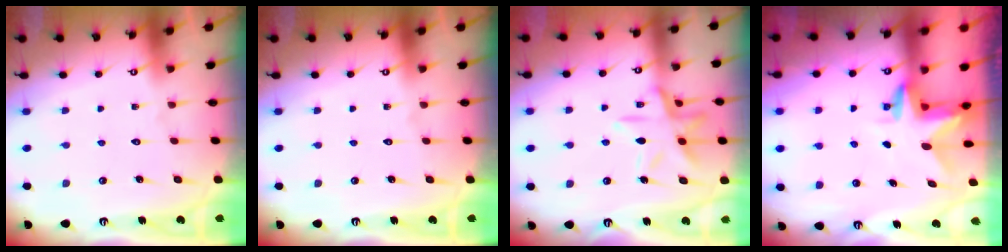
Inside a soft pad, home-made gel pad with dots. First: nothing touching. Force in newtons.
{"total": 0.0}
{"total": 14.1, "press": 14.1, "slide": 0.9}
{"total": 2.9, "press": 2.9, "slide": 0.2}